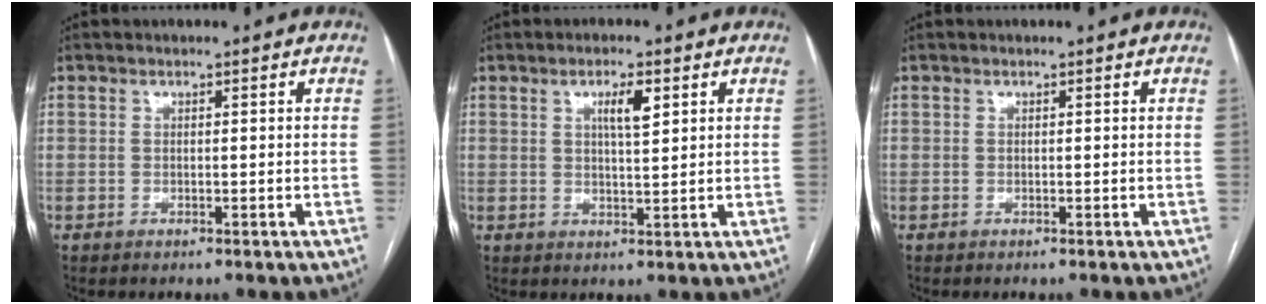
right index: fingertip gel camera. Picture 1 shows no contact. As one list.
[{"total": 3.9, "force": [1.7, 0.6, 3.4], "torque": [-0.058, 0.000, 0.027]}, {"total": 0.0}]